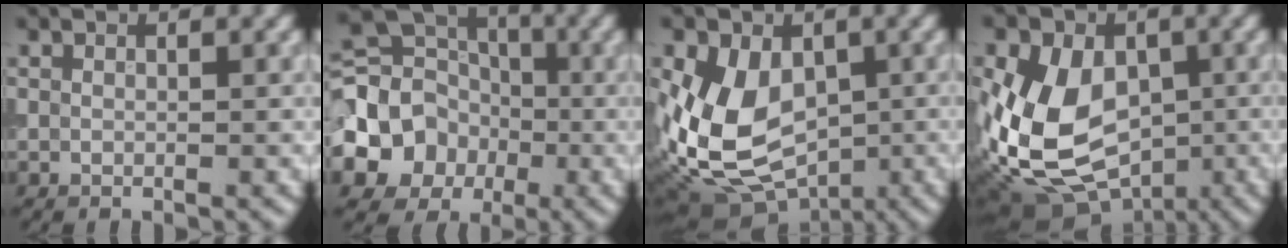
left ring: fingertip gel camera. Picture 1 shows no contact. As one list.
[{"total": 11.9, "force": [-2.6, 10.7, 4.6], "torque": [-0.104, -0.004, -0.072]}, {"total": 9.7, "force": [-1.1, 6.9, 6.7], "torque": [-0.134, -0.016, -0.020]}, {"total": 12.8, "force": [-2.0, 9.4, 8.5], "torque": [-0.153, -0.010, -0.027]}]